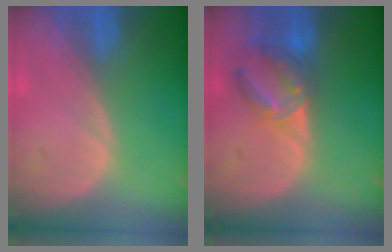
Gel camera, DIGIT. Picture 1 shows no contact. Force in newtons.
{"total": 7.1, "press": 6.1, "slide": 3.6}